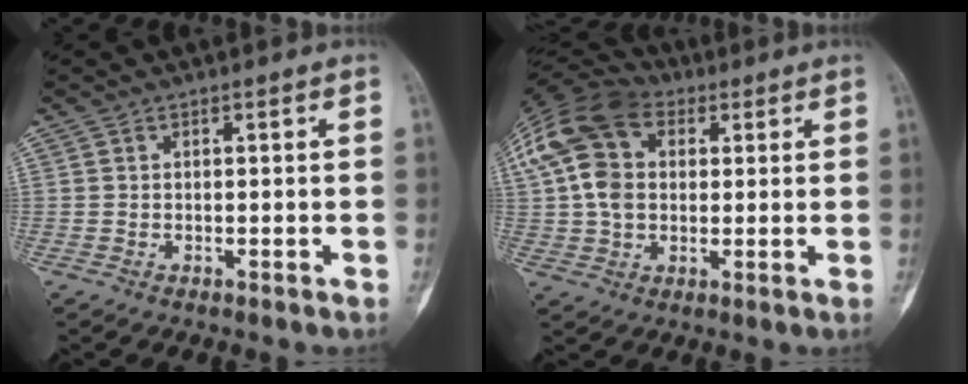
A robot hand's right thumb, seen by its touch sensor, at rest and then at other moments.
{"total": 15.4, "force": [4.0, 10.8, 10.3], "torque": [-0.199, 0.025, 0.067]}